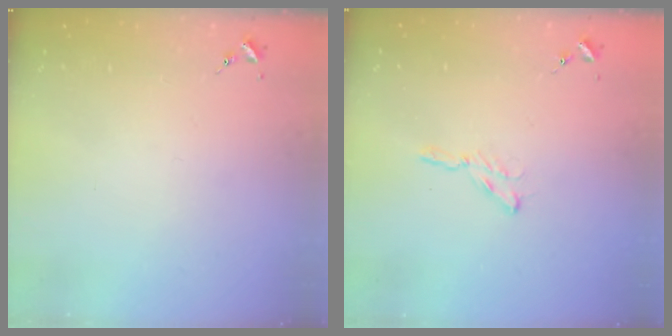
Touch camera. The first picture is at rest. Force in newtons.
{"total": 2.9, "press": 2.9, "slide": 0.3}